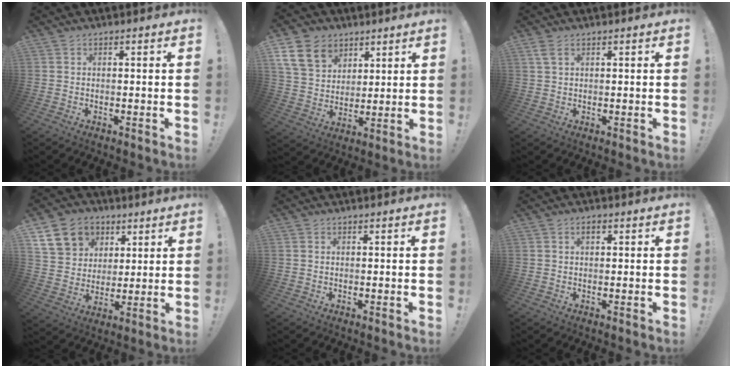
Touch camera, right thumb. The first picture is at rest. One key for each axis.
{"total": 14.0, "fx": 7.6, "fy": 10.2, "fz": 5.7, "tx": -0.093, "ty": -0.040, "tz": 0.154}
{"total": 2.7, "fx": 1.4, "fy": 1.1, "fz": 2.0, "tx": -0.041, "ty": 0.001, "tz": 0.027}
{"total": 13.9, "fx": 6.4, "fy": 11.3, "fz": 5.0, "tx": -0.072, "ty": -0.026, "tz": 0.134}
{"total": 0.0}
{"total": 1.7, "fx": 0.7, "fy": 0.9, "fz": 1.2, "tx": -0.022, "ty": 0.004, "tz": 0.010}